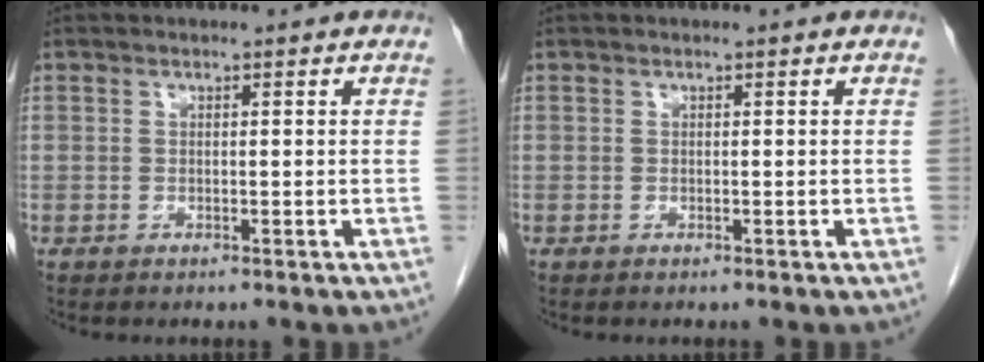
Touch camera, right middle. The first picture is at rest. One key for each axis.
{"total": 0.0}